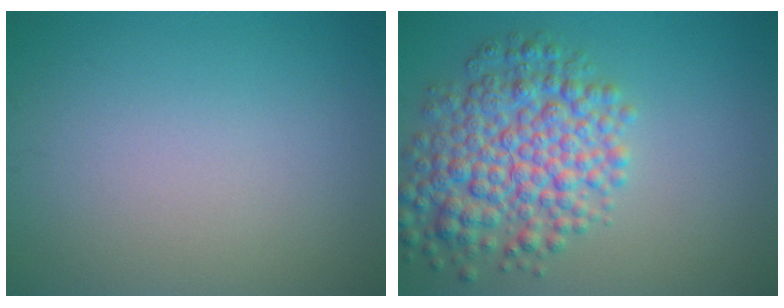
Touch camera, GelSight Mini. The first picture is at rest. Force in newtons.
{"total": 7.1, "press": 7.1, "slide": 0.1}